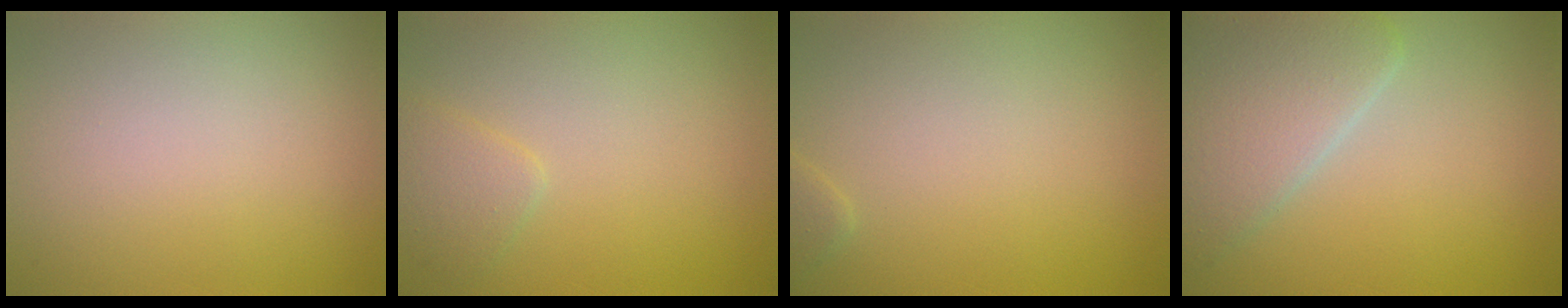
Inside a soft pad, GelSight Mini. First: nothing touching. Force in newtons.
{"total": 1.6, "press": 1.6, "slide": 0.1}
{"total": 0.9, "press": 0.9, "slide": 0.0}
{"total": 5.8, "press": 5.7, "slide": 0.3}